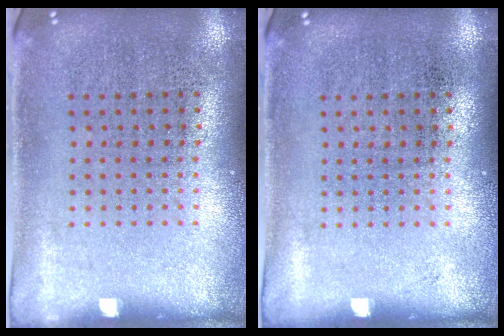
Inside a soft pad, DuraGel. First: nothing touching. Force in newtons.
{"total": 0.0}